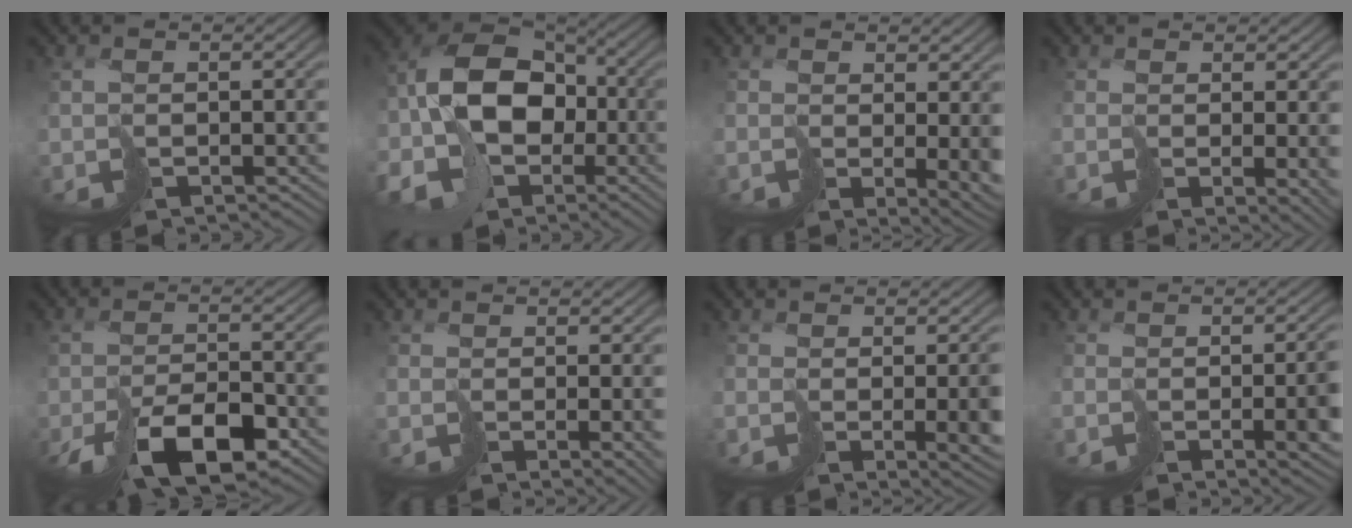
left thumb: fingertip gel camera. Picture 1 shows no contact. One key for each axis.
{"total": 13.7, "fx": -3.5, "fy": 9.8, "fz": 8.9, "tx": -0.191, "ty": -0.014, "tz": -0.067}
{"total": 3.1, "fx": 0.3, "fy": 1.2, "fz": 2.9, "tx": -0.035, "ty": -0.024, "tz": 0.016}
{"total": 2.8, "fx": -0.1, "fy": 0.4, "fz": 2.8, "tx": -0.037, "ty": -0.019, "tz": 0.015}
{"total": 7.7, "fx": -4.5, "fy": 2.7, "fz": 5.7, "tx": -0.095, "ty": -0.004, "tz": -0.068}
{"total": 2.3, "fx": -0.5, "fy": 0.2, "fz": 2.2, "tx": -0.024, "ty": -0.018, "tz": 0.007}
{"total": 4.7, "fx": -0.8, "fy": 1.1, "fz": 4.5, "tx": -0.053, "ty": -0.030, "tz": 0.020}
{"total": 4.6, "fx": -1.6, "fy": 0.9, "fz": 4.3, "tx": -0.054, "ty": -0.018, "tz": -0.008}